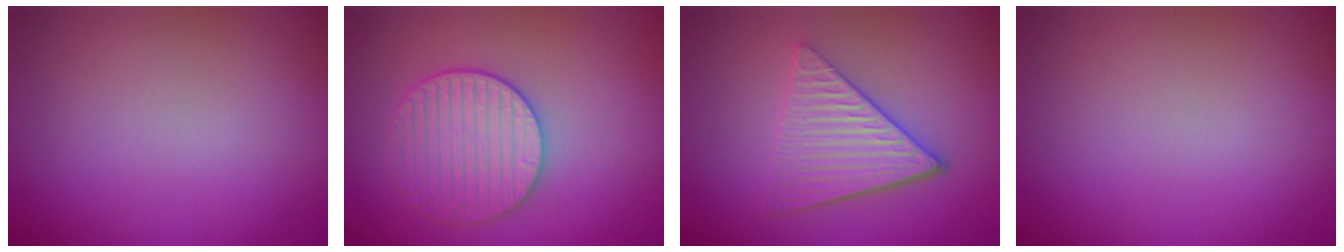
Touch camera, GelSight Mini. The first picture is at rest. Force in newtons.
{"total": 3.6, "press": 3.5, "slide": 0.8}
{"total": 4.5, "press": 3.5, "slide": 2.8}
{"total": 0.0}